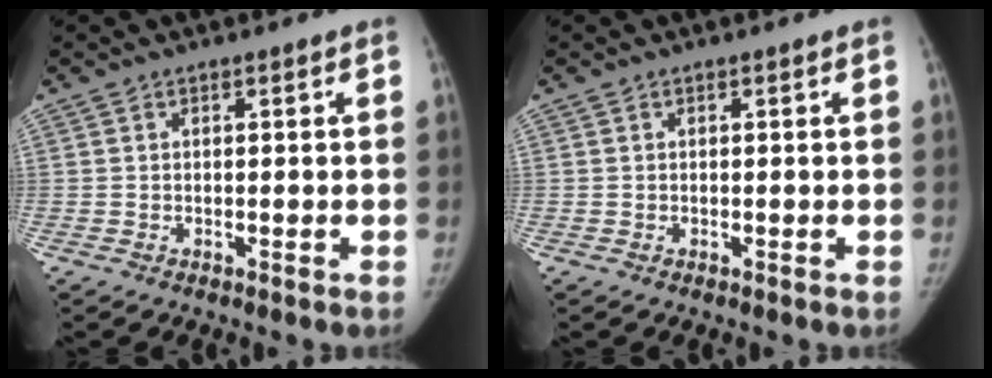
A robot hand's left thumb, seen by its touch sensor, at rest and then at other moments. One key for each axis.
{"total": 0.0}